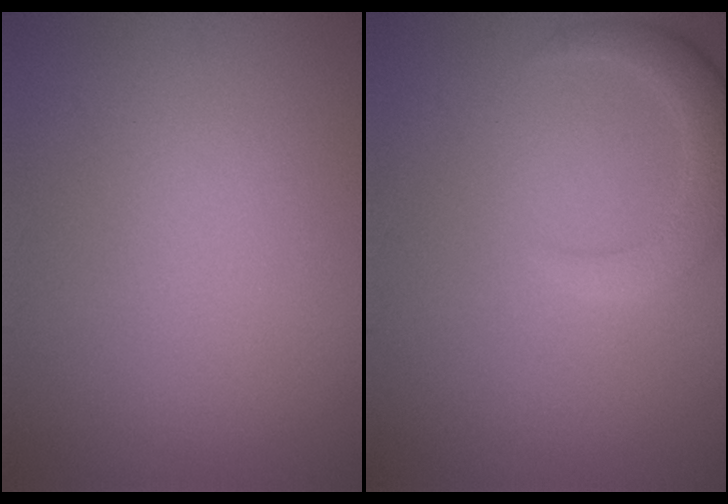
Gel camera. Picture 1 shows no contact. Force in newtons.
{"total": 2.9, "press": 2.9, "slide": 0.4}